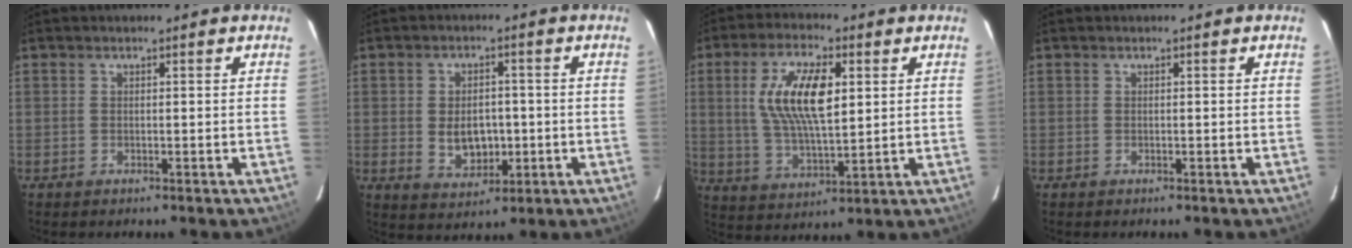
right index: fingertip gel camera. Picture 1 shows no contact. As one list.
[{"total": 7.0, "force": [-0.8, 4.9, 5.0], "torque": [-0.090, -0.003, -0.001]}, {"total": 13.2, "force": [3.1, 5.2, 11.8], "torque": [-0.227, 0.007, 0.063]}, {"total": 0.0}]